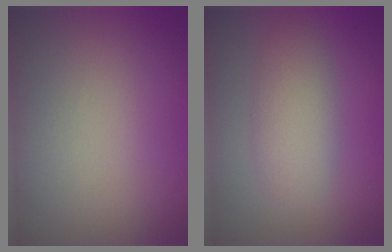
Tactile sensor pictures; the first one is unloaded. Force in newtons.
{"total": 3.5, "press": 3.5, "slide": 0.2}